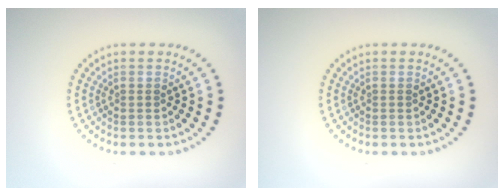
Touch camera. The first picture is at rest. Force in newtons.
{"total": 0.0}